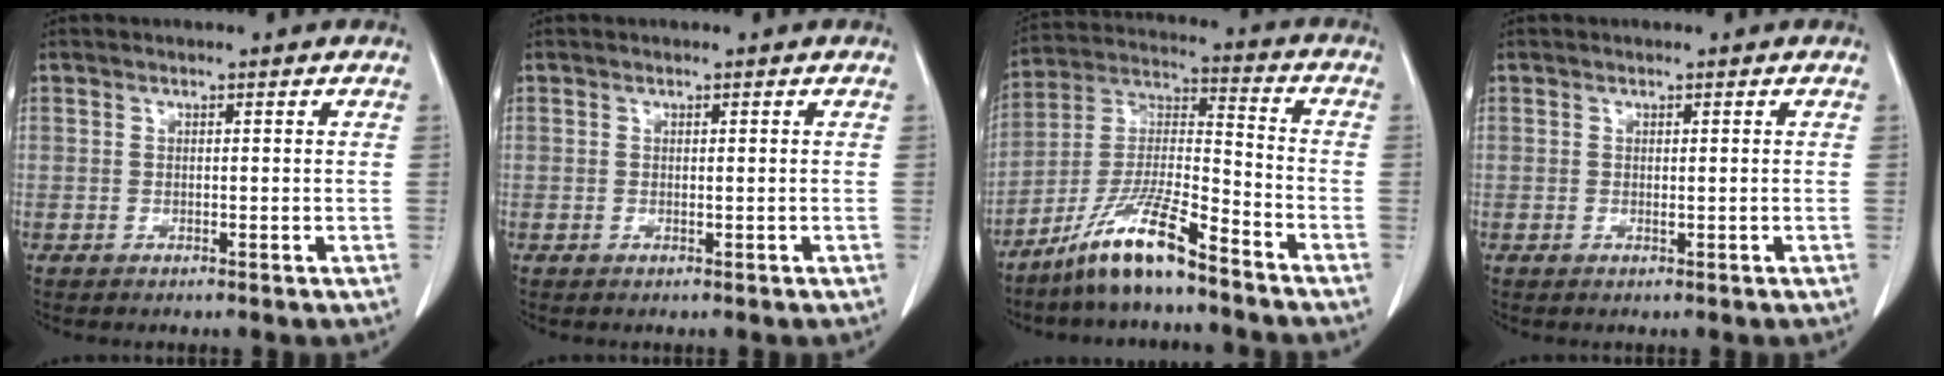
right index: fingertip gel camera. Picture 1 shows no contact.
{"total": 0.0}
{"total": 12.5, "force": [-9.1, 1.0, 8.5], "torque": [-0.176, -0.009, -0.175]}
{"total": 0.0}